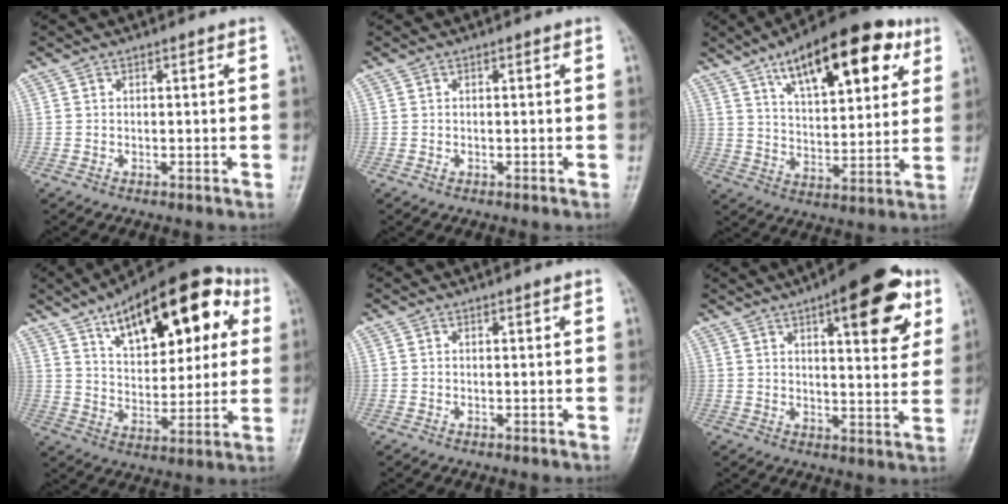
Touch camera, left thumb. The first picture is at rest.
{"total": 0.5, "force": [-0.2, 0.4, 0.3], "torque": [-0.003, 0.002, -0.003]}
{"total": 21.1, "force": [10.7, 8.7, 16.0], "torque": [-0.206, -0.026, 0.169]}
{"total": 23.8, "force": [10.2, 11.4, 18.2], "torque": [-0.231, -0.006, 0.159]}
{"total": 0.0}
{"total": 16.2, "force": [7.6, 5.6, 13.2], "torque": [-0.143, -0.020, 0.097]}